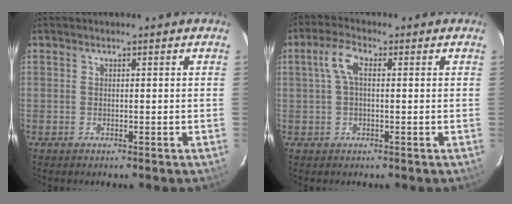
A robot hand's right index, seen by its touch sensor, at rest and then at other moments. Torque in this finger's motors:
{"motor_torque": [0.49, -0.07, 0.19, 0.07]}